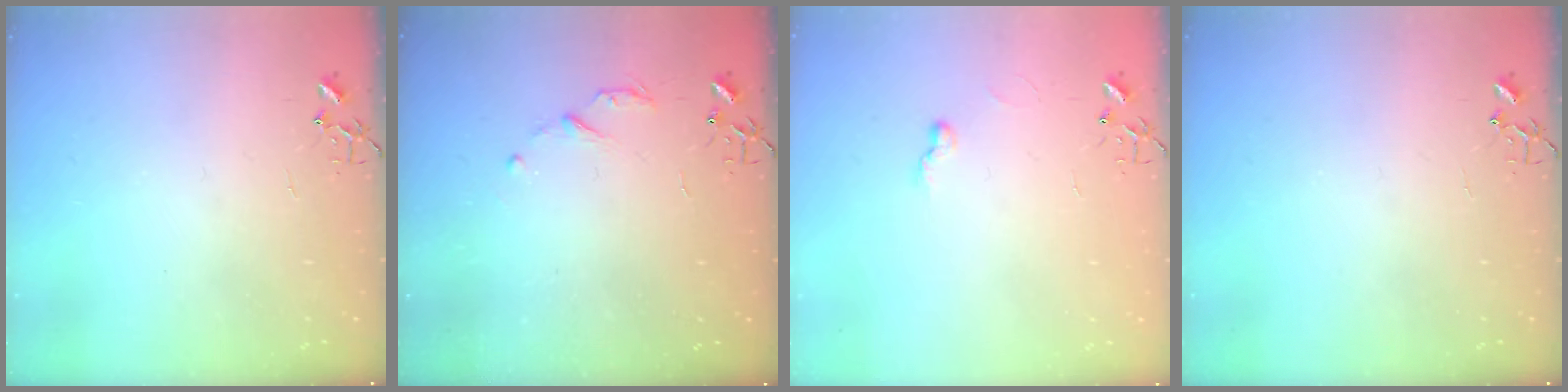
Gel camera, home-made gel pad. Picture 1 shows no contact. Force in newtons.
{"total": 5.2, "press": 5.2, "slide": 0.5}
{"total": 5.9, "press": 5.9, "slide": 0.5}
{"total": 0.0}